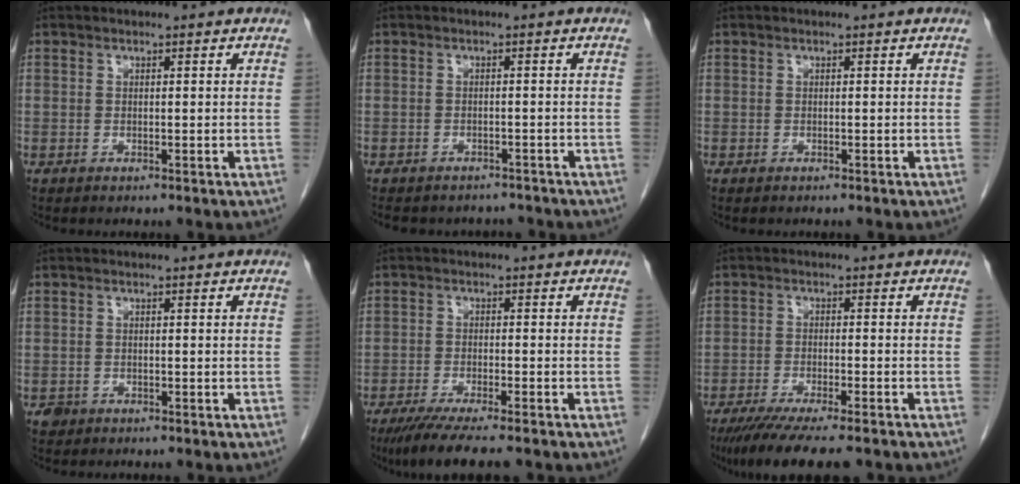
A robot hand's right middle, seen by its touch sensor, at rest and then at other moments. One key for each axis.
{"total": 8.9, "fx": -7.9, "fy": 3.6, "fz": 1.8, "tx": -0.034, "ty": 0.008, "tz": -0.094}
{"total": 0.0}
{"total": 1.0, "fx": -0.6, "fy": 0.8, "fz": 0.1, "tx": -0.001, "ty": 0.003, "tz": -0.009}
{"total": 8.8, "fx": -6.9, "fy": 0.7, "fz": 5.4, "tx": -0.080, "ty": -0.020, "tz": -0.109}
{"total": 11.5, "fx": -9.1, "fy": 1.5, "fz": 6.9, "tx": -0.098, "ty": -0.022, "tz": -0.139}